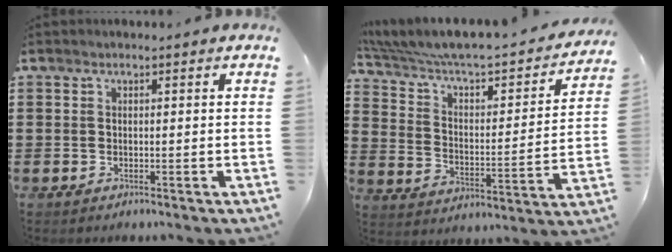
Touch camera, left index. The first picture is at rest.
{"total": 4.8, "force": [3.9, 1.5, 2.3], "torque": [-0.068, -0.045, 0.059]}